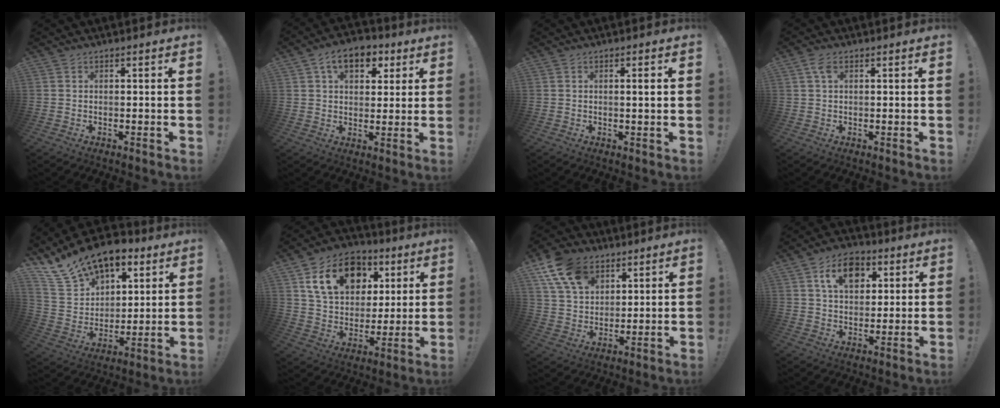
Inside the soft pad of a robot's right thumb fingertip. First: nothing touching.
{"total": 10.7, "force": [4.6, 7.0, 6.6], "torque": [-0.090, -0.009, 0.084]}
{"total": 2.2, "force": [0.3, -0.1, 2.1], "torque": [-0.024, -0.007, 0.000]}
{"total": 3.5, "force": [1.6, 1.8, 2.5], "torque": [-0.048, 0.000, 0.028]}
{"total": 17.1, "force": [12.4, 9.6, 6.9], "torque": [-0.120, -0.083, 0.235]}
{"total": 18.7, "force": [8.0, 13.4, 10.3], "torque": [-0.157, -0.022, 0.151]}
{"total": 15.0, "force": [8.3, 10.2, 7.3], "torque": [-0.131, -0.031, 0.163]}
{"total": 12.0, "force": [5.0, 8.6, 6.7], "torque": [-0.097, -0.006, 0.093]}